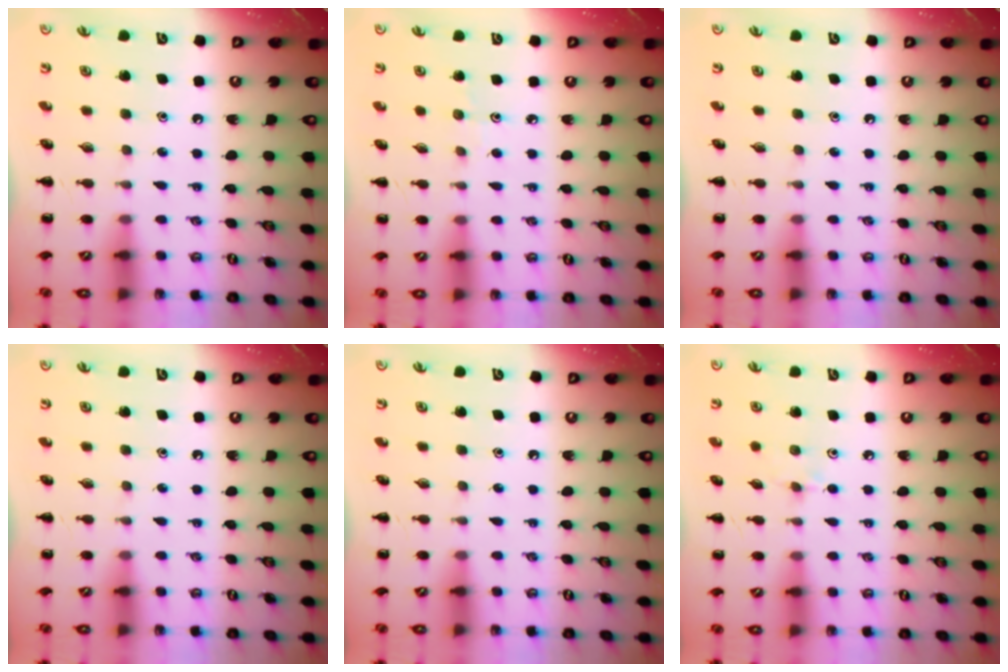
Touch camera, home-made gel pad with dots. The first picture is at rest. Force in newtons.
{"total": 2.9, "press": 2.7, "slide": 1.2}
{"total": 0.0}
{"total": 0.0}
{"total": 0.0}
{"total": 5.2, "press": 4.8, "slide": 1.8}